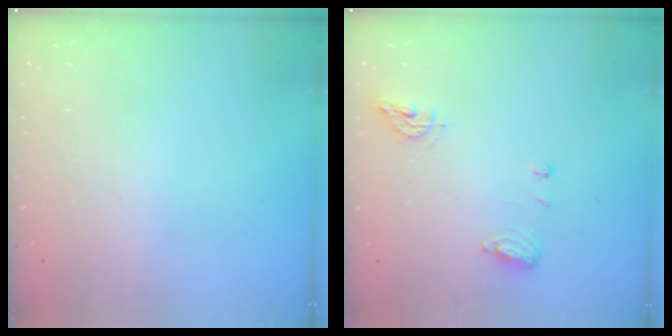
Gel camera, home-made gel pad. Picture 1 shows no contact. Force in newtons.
{"total": 7.9, "press": 7.8, "slide": 1.5}